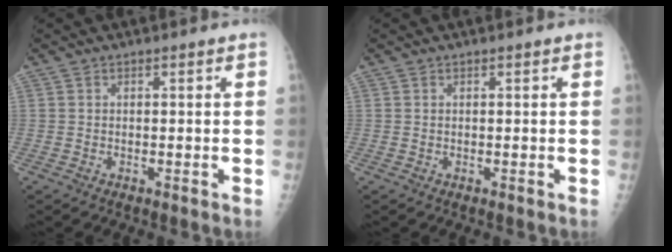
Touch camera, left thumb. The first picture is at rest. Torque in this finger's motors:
{"motor_torque": [-0.11, 0.19, -0.17, -0.09, 0.00]}